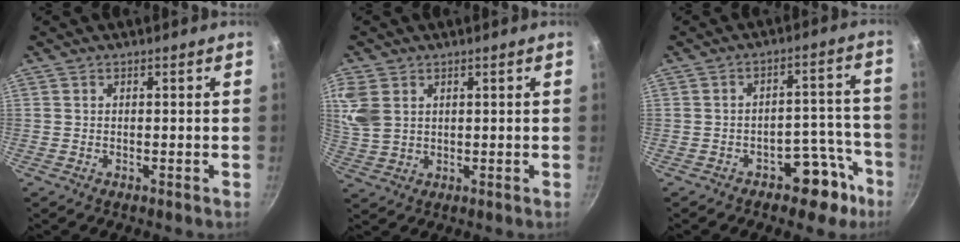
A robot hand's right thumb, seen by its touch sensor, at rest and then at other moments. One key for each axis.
{"total": 6.7, "fx": 2.1, "fy": 4.7, "fz": 4.2, "tx": -0.102, "ty": 0.000, "tz": 0.050}
{"total": 9.2, "fx": -5.7, "fy": 4.9, "fz": 5.3, "tx": -0.032, "ty": 0.064, "tz": -0.076}